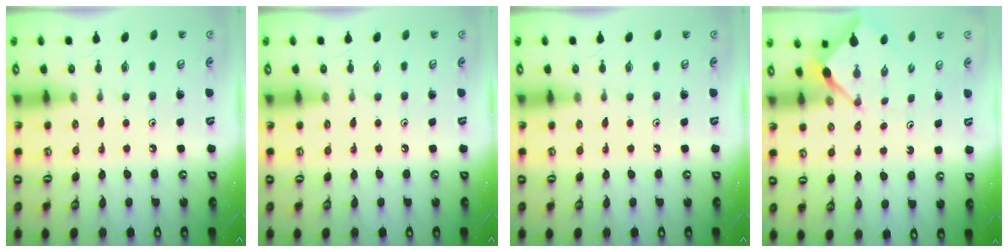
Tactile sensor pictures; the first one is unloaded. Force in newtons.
{"total": 0.0}
{"total": 0.0}
{"total": 2.6, "press": 2.6, "slide": 0.3}